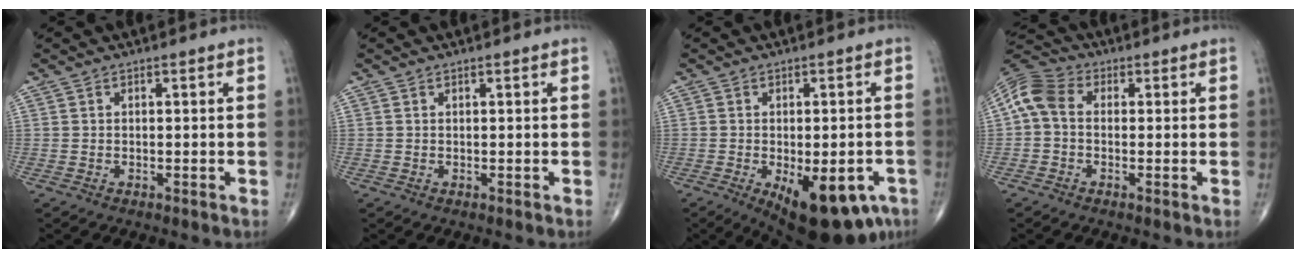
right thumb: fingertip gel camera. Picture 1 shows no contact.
{"total": 0.0}
{"total": 16.0, "force": [-6.9, 7.2, 12.5], "torque": [-0.130, 0.001, -0.077]}
{"total": 7.4, "force": [0.4, 5.2, 5.1], "torque": [-0.101, 0.021, -0.007]}